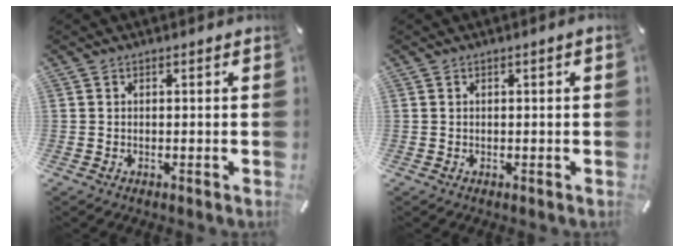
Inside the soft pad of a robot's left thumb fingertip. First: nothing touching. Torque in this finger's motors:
{"motor_torque": [0.00, 0.00, 0.03, 0.07, 0.00]}